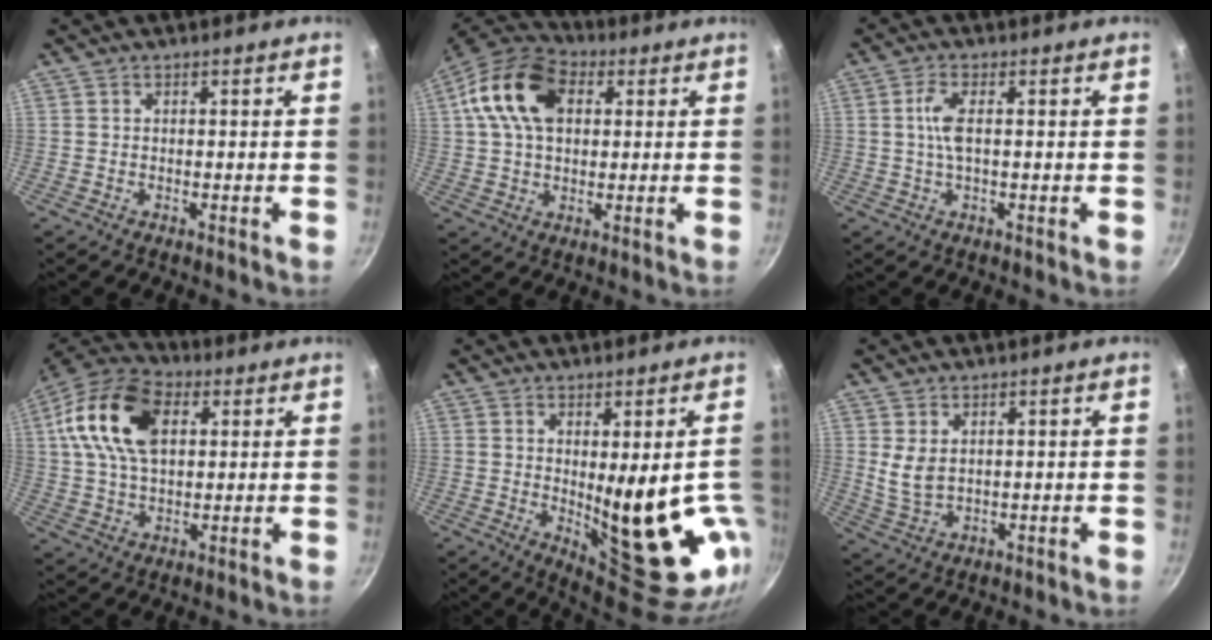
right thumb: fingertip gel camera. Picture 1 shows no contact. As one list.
[{"total": 14.8, "force": [3.8, 9.9, 10.3], "torque": [-0.169, 0.013, 0.050]}, {"total": 4.3, "force": [0.4, 1.3, 4.1], "torque": [-0.094, 0.005, 0.005]}, {"total": 17.2, "force": [4.7, 10.5, 12.8], "torque": [-0.226, 0.011, 0.071]}, {"total": 18.5, "force": [-1.8, 7.0, 17.0], "torque": [-0.200, -0.038, 0.002]}, {"total": 4.8, "force": [1.5, 2.9, 3.5], "torque": [-0.064, -0.018, 0.038]}]